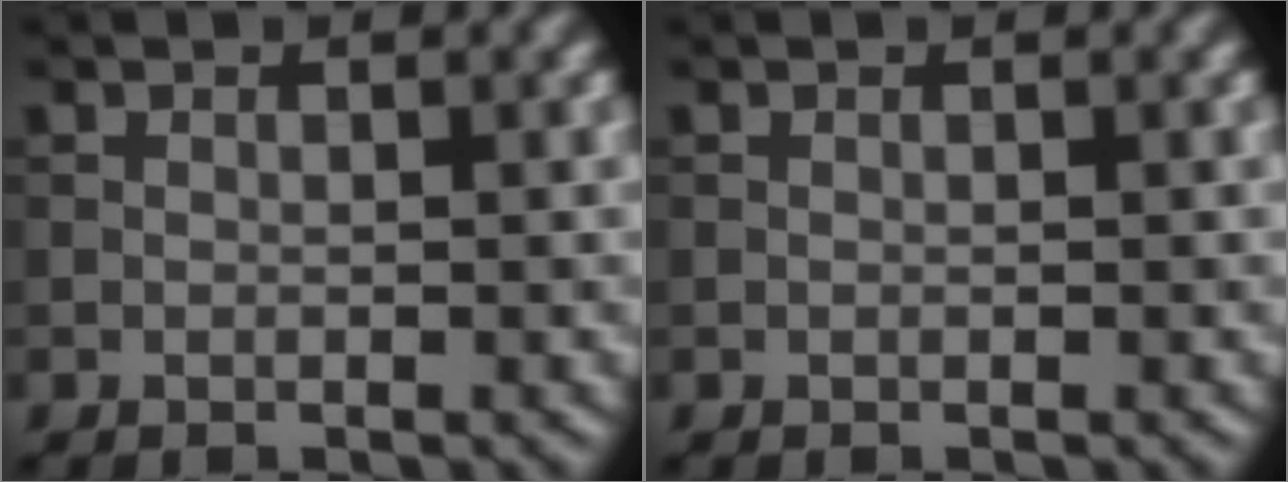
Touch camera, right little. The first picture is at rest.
{"total": 0.0}